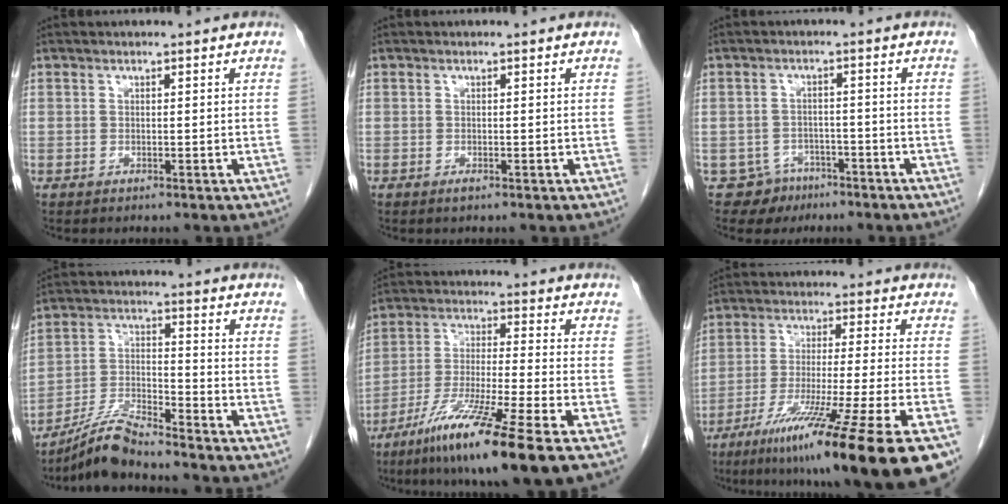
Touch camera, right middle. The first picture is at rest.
{"total": 0.6, "force": [-0.4, 0.1, 0.4], "torque": [-0.007, 0.000, -0.005]}
{"total": 4.0, "force": [-2.7, 3.0, -0.1], "torque": [0.002, 0.010, -0.037]}
{"total": 7.8, "force": [-7.2, 0.1, 3.1], "torque": [-0.065, -0.010, -0.135]}
{"total": 14.6, "force": [-9.4, -1.2, 11.2], "torque": [-0.222, -0.055, -0.171]}
{"total": 19.2, "force": [-11.8, -1.5, 15.1], "torque": [-0.209, -0.055, -0.193]}